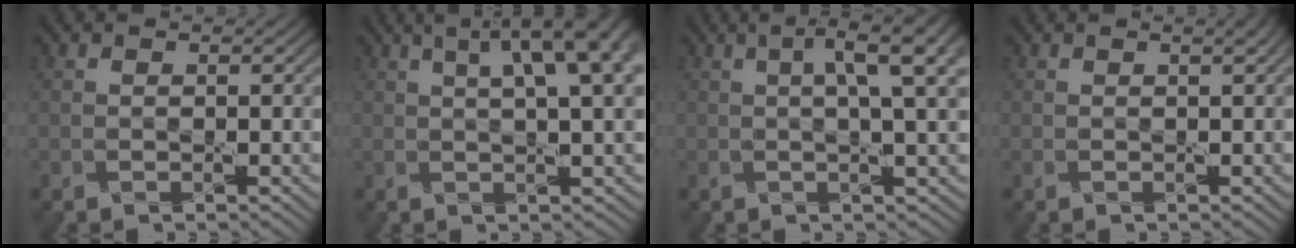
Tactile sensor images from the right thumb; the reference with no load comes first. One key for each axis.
{"total": 11.4, "fx": 4.3, "fy": 3.5, "fz": 10.0, "tx": -0.119, "ty": 0.043, "tz": 0.047}
{"total": 7.8, "fx": 2.1, "fy": 1.6, "fz": 7.4, "tx": -0.100, "ty": 0.021, "tz": 0.033}
{"total": 1.0, "fx": 0.6, "fy": 0.1, "fz": 0.8, "tx": -0.016, "ty": 0.003, "tz": 0.005}